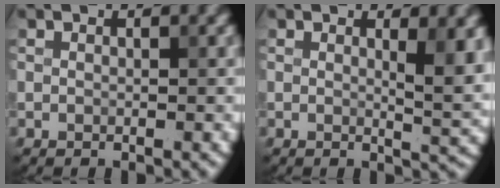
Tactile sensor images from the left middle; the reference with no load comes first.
{"total": 3.6, "force": [1.1, 0.9, 3.3], "torque": [-0.041, -0.009, 0.019]}